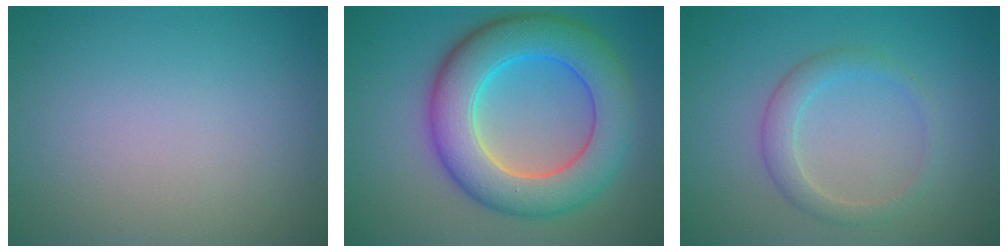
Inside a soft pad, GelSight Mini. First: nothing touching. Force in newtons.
{"total": 9.5, "press": 9.5, "slide": 0.6}
{"total": 2.2, "press": 2.2, "slide": 0.1}